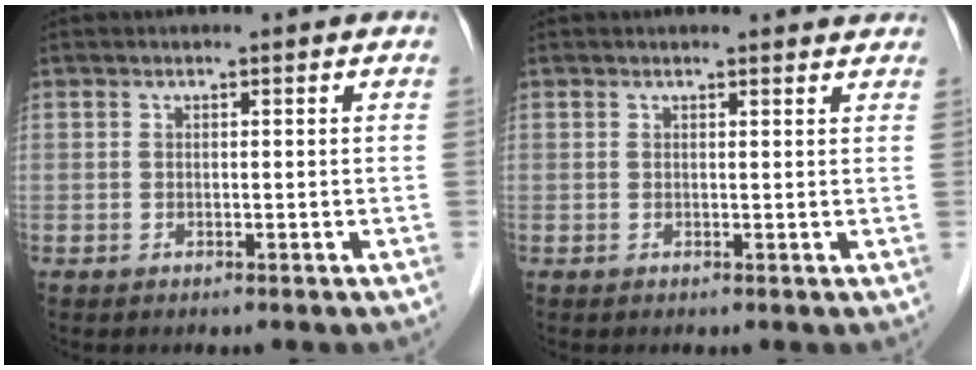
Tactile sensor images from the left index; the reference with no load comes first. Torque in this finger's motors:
{"motor_torque": [0.30, -0.41, 0.02, -0.02]}